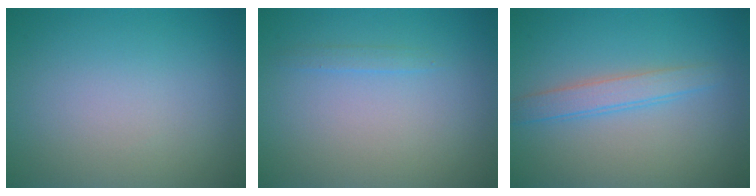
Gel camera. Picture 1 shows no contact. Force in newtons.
{"total": 0.7, "press": 0.7, "slide": 0.1}
{"total": 2.4, "press": 2.4, "slide": 0.1}